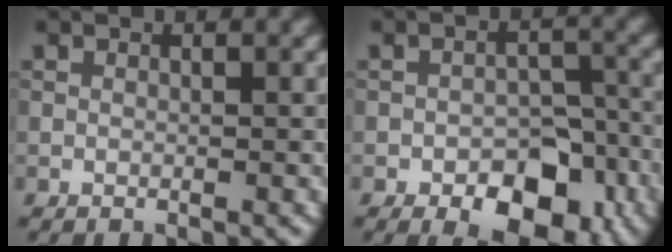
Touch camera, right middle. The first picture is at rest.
{"total": 8.0, "force": [-4.4, 4.3, 5.1], "torque": [-0.056, -0.002, -0.063]}